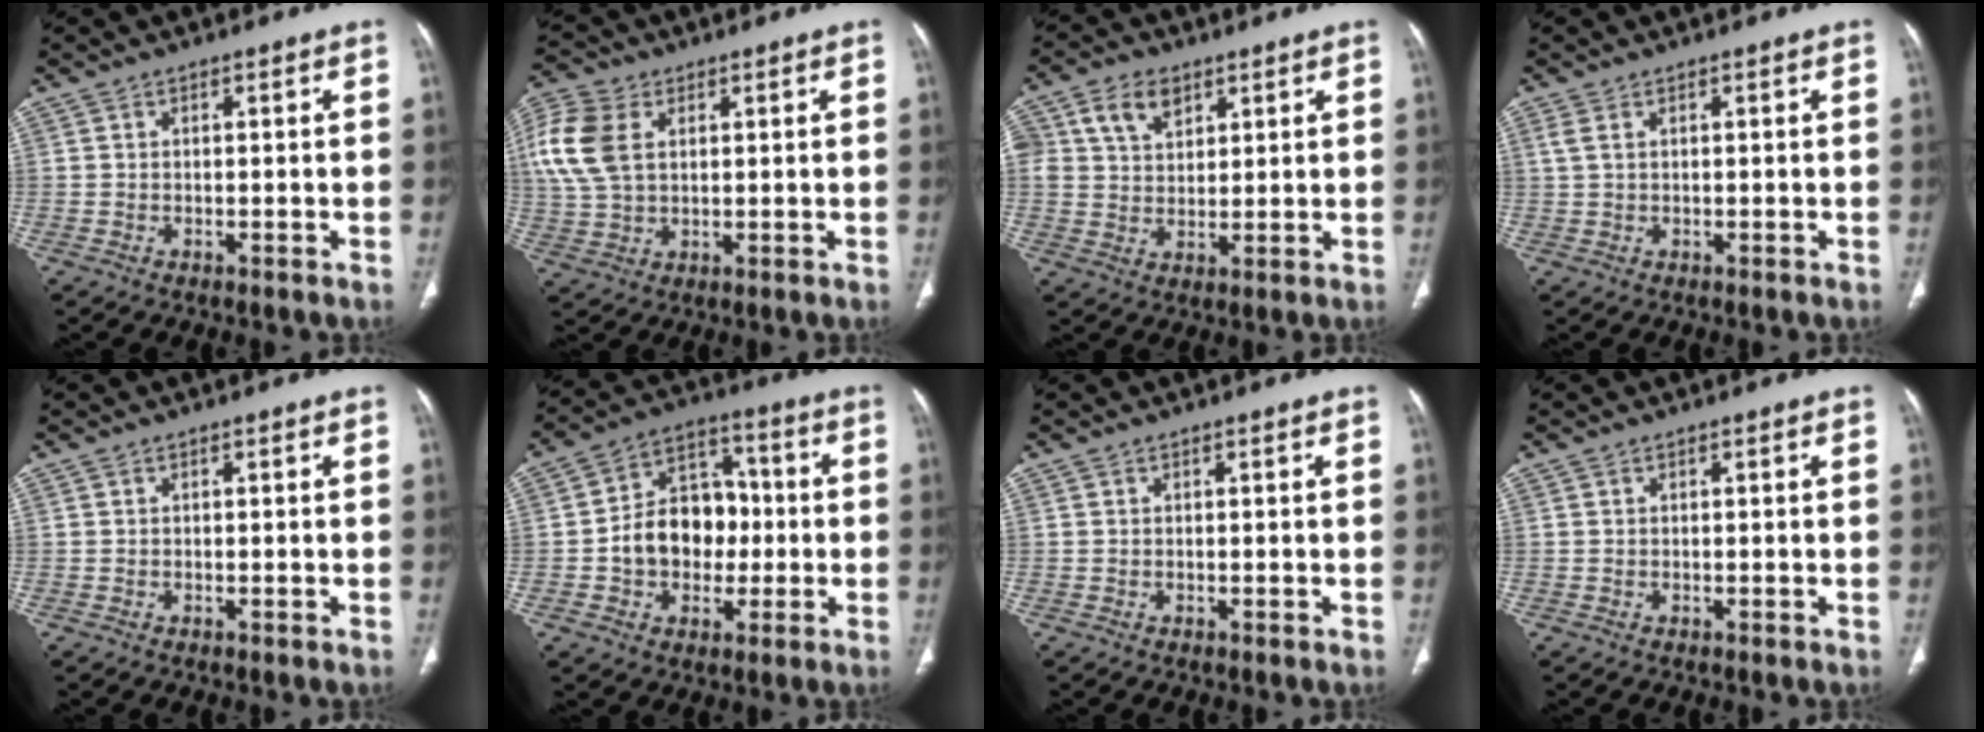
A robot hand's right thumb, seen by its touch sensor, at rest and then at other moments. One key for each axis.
{"total": 12.2, "fx": 3.2, "fy": 8.0, "fz": 8.6, "tx": -0.197, "ty": 0.006, "tz": 0.064}
{"total": 8.7, "fx": 4.3, "fy": 6.0, "fz": 4.6, "tx": -0.071, "ty": -0.007, "tz": 0.082}
{"total": 1.7, "fx": 0.7, "fy": 0.8, "fz": 1.3, "tx": -0.039, "ty": 0.012, "tz": 0.022}
{"total": 0.0}
{"total": 13.6, "fx": -1.4, "fy": 10.4, "fz": 8.7, "tx": -0.094, "ty": 0.037, "tz": -0.026}
{"total": 0.0}
{"total": 0.0}